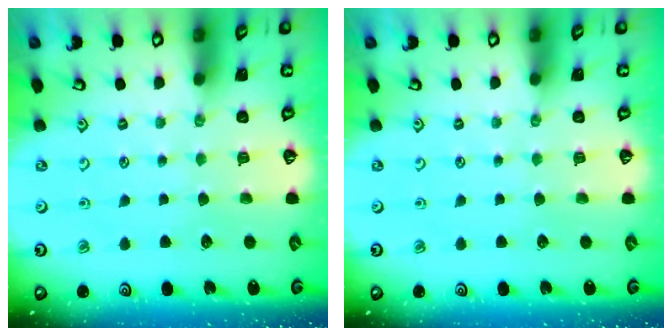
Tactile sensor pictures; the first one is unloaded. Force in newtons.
{"total": 0.0}